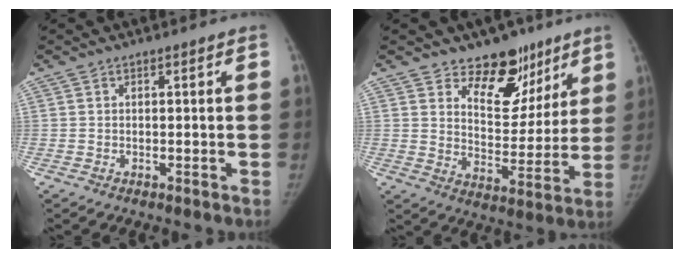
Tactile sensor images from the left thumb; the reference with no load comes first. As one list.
[{"total": 12.6, "force": [8.7, 7.9, 4.5], "torque": [-0.006, -0.052, 0.140]}]